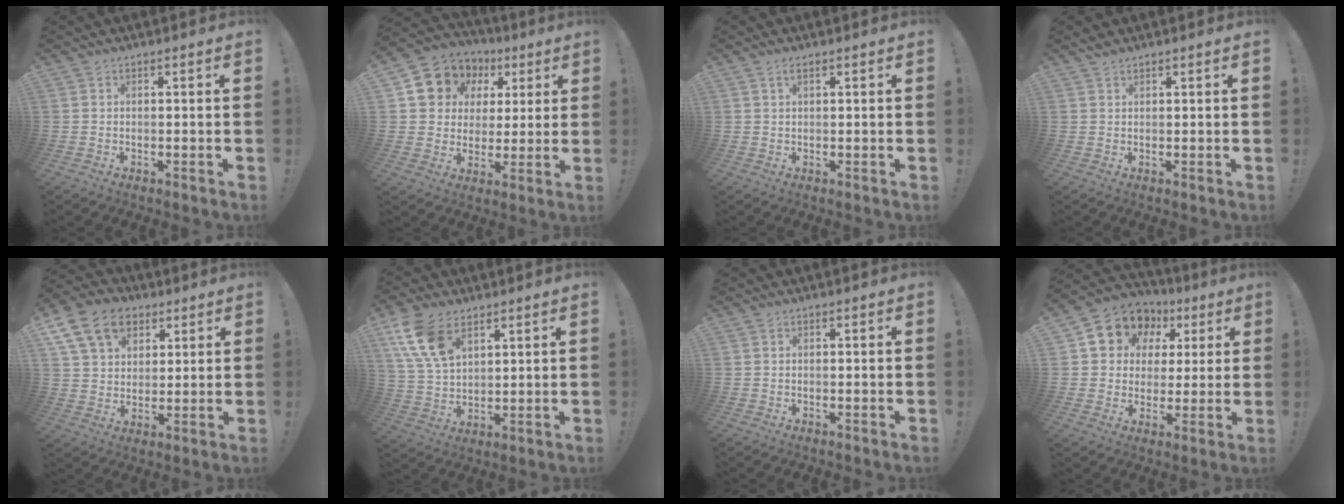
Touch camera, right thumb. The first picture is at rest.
{"total": 11.0, "force": [4.5, 9.5, 3.3], "torque": [-0.054, -0.027, 0.095]}
{"total": 1.5, "force": [0.8, 0.6, 1.2], "torque": [-0.022, 0.001, 0.014]}
{"total": 1.2, "force": [1.0, 0.4, 0.4], "torque": [-0.005, -0.002, 0.019]}
{"total": 15.1, "force": [7.1, 10.9, 7.7], "torque": [-0.124, -0.026, 0.141]}
{"total": 12.9, "force": [7.2, 7.4, 7.7], "torque": [-0.155, -0.024, 0.138]}
{"total": 0.0}
{"total": 11.0, "force": [4.8, 9.1, 3.9], "torque": [-0.071, -0.024, 0.095]}